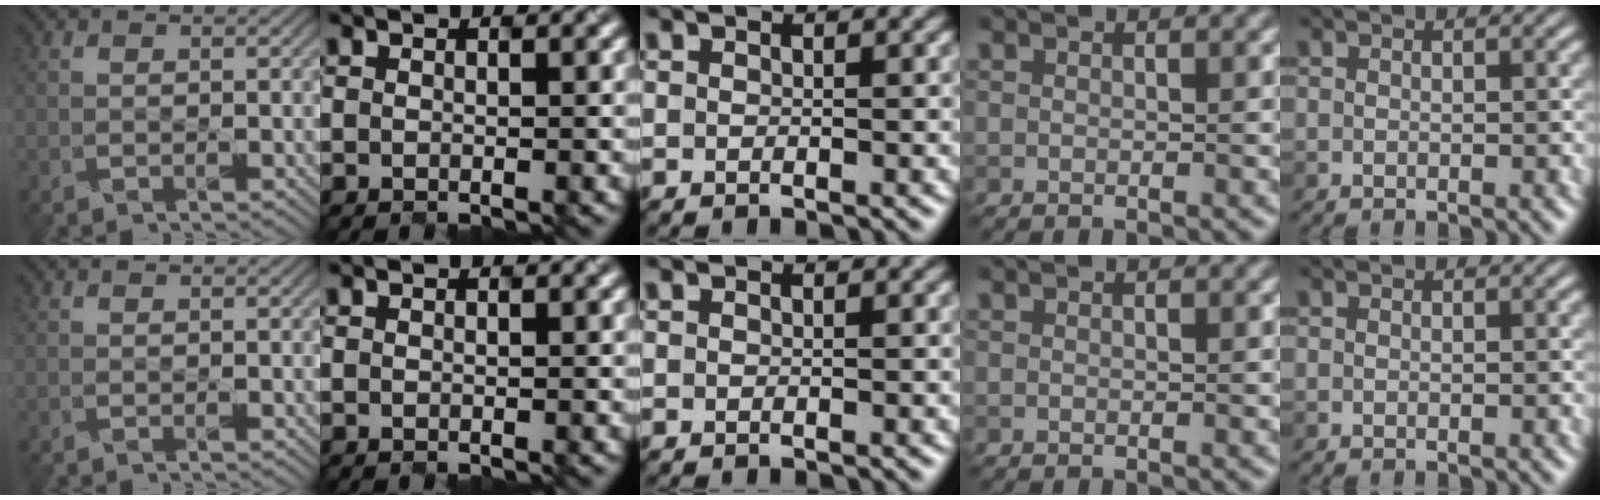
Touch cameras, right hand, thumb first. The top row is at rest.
{}